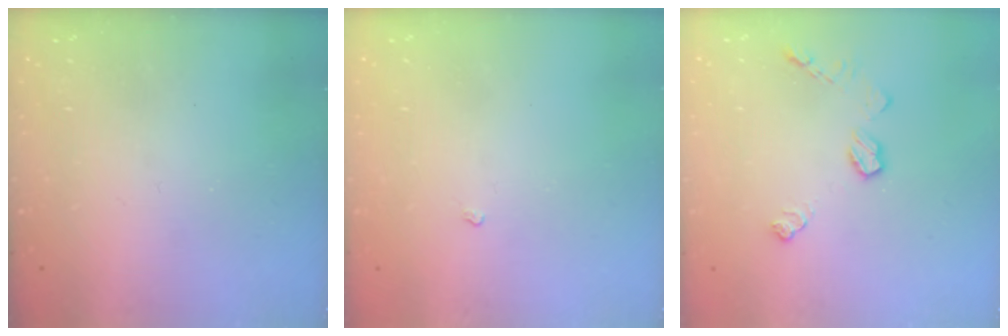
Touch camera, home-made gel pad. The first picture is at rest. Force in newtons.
{"total": 2.3, "press": 2.3, "slide": 0.3}
{"total": 7.9, "press": 7.9, "slide": 0.3}